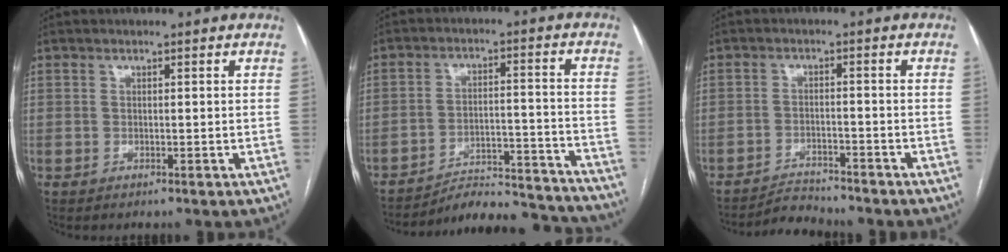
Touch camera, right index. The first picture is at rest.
{"total": 20.4, "force": [-19.8, 2.1, 4.4], "torque": [-0.048, 0.010, -0.268]}
{"total": 4.4, "force": [-4.4, 0.0, 0.0], "torque": [-0.002, -0.014, -0.074]}